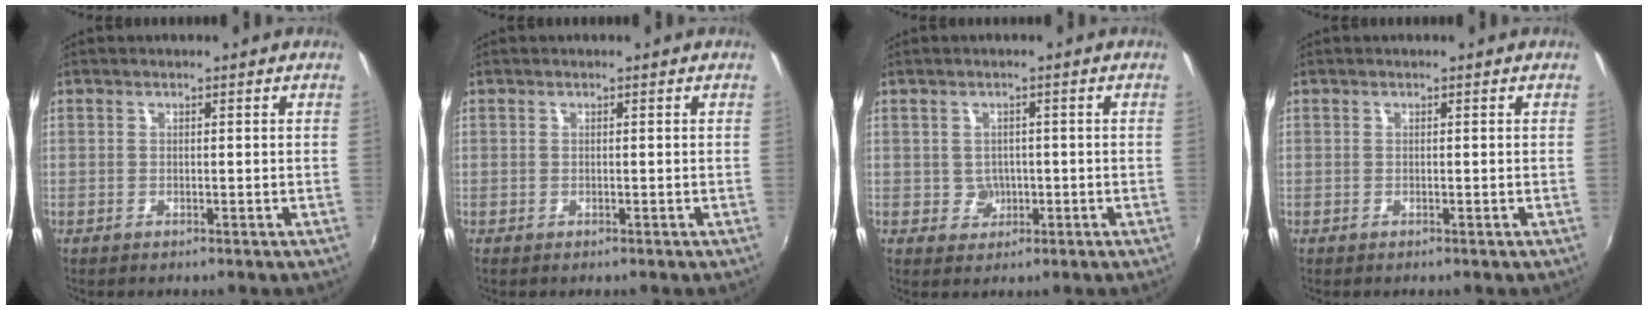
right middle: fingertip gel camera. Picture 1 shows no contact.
{"total": 0.0}
{"total": 2.8, "force": [-0.4, 2.8, 0.4], "torque": [-0.007, 0.006, -0.001]}
{"total": 0.0}